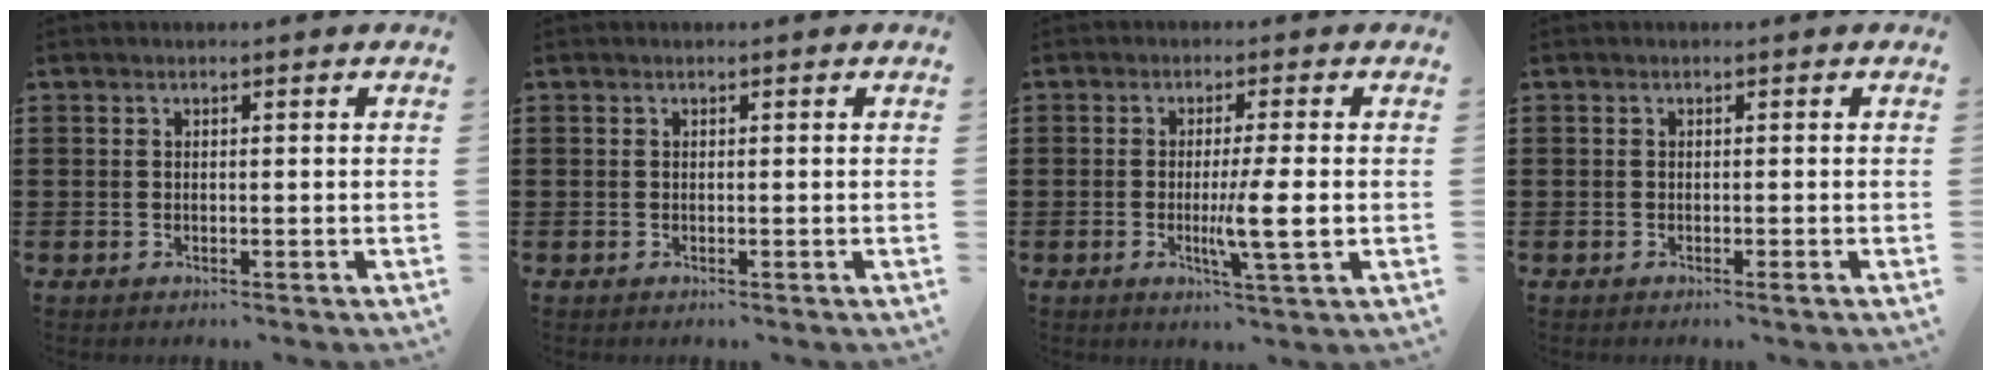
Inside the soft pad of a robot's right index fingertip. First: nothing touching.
{"total": 0.0}
{"total": 6.3, "force": [-0.8, 0.1, 6.2], "torque": [-0.107, -0.012, -0.016]}
{"total": 0.6, "force": [-0.3, -0.1, 0.5], "torque": [-0.009, -0.003, -0.005]}